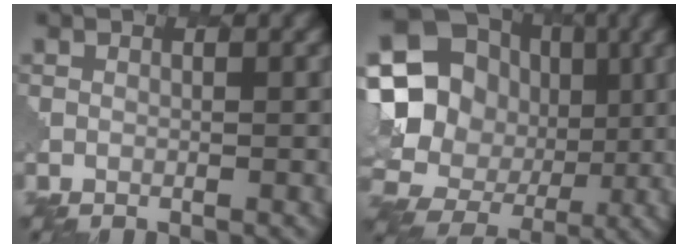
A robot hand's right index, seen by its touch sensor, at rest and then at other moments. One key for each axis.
{"total": 19.8, "fx": 0.4, "fy": 18.4, "fz": 7.4, "tx": -0.180, "ty": 0.013, "tz": -0.017}